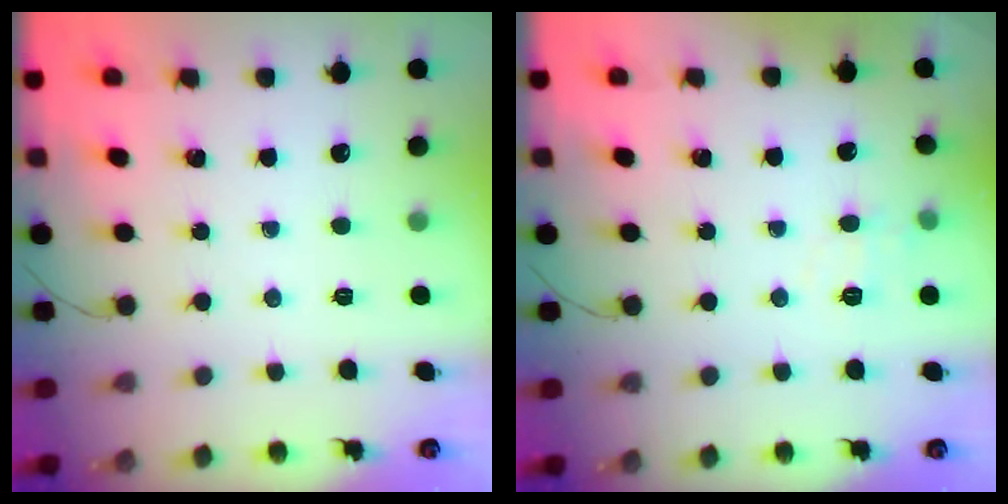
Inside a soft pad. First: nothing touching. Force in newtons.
{"total": 4.8, "press": 4.4, "slide": 1.7}